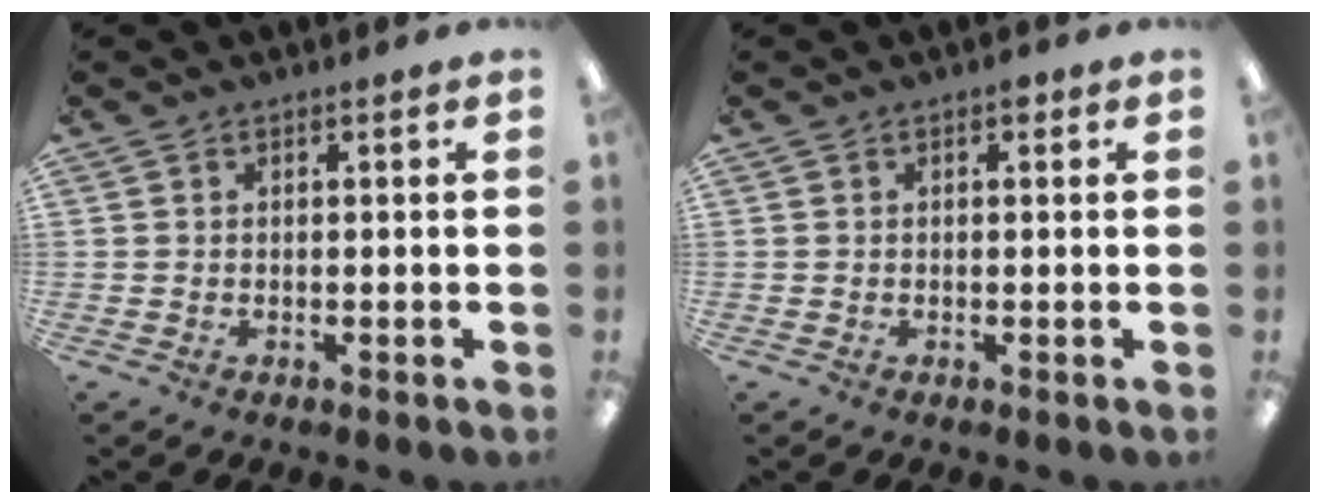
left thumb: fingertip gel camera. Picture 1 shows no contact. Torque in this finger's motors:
{"motor_torque": [0.25, 0.11, 0.49, -0.21, 0.00]}